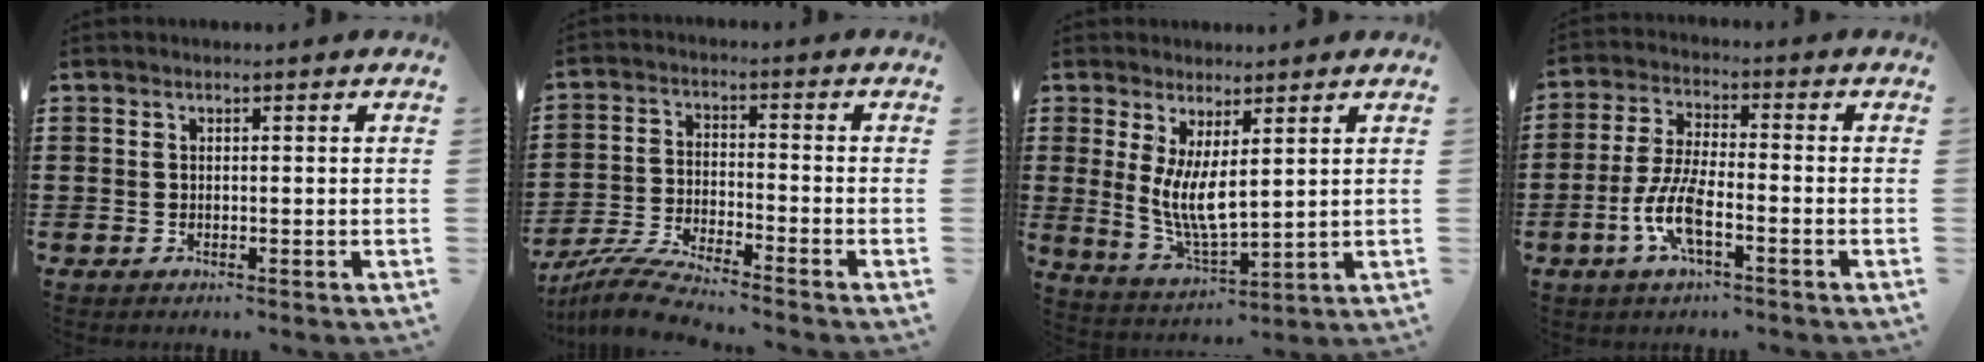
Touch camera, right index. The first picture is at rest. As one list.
[{"total": 6.1, "force": [-5.8, -0.2, 1.9], "torque": [-0.054, -0.010, -0.117]}, {"total": 6.7, "force": [1.5, 2.3, 6.2], "torque": [-0.132, -0.007, 0.027]}, {"total": 7.7, "force": [-3.2, 2.2, 6.7], "torque": [-0.159, -0.013, -0.065]}]